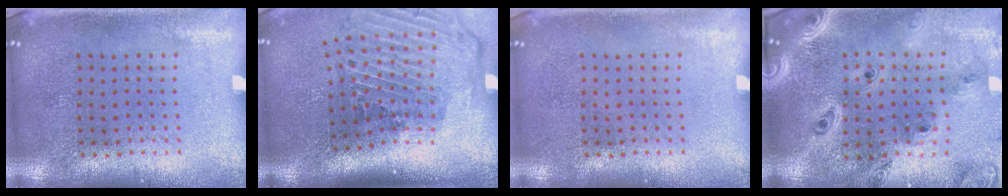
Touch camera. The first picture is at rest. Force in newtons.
{"total": 3.0, "press": 2.0, "slide": 2.2}
{"total": 0.0}
{"total": 2.6, "press": 2.3, "slide": 1.2}